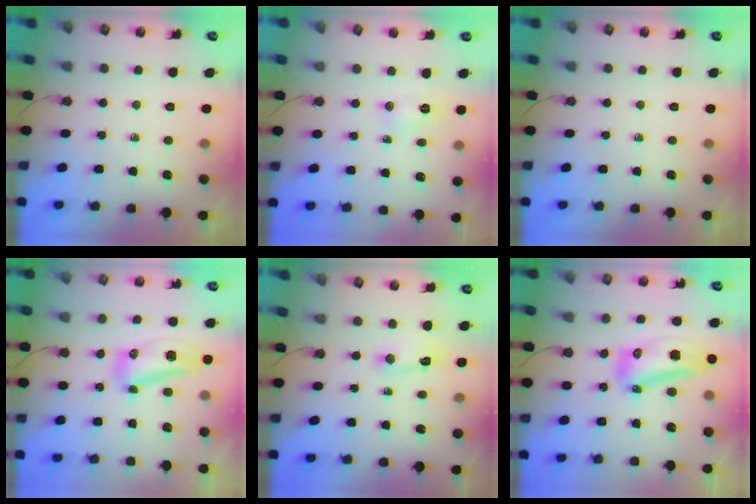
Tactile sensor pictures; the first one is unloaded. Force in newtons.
{"total": 2.9, "press": 2.7, "slide": 1.0}
{"total": 0.0}
{"total": 14.7, "press": 11.6, "slide": 9.2}
{"total": 2.1, "press": 2.1, "slide": 0.3}
{"total": 16.5, "press": 15.0, "slide": 6.8}